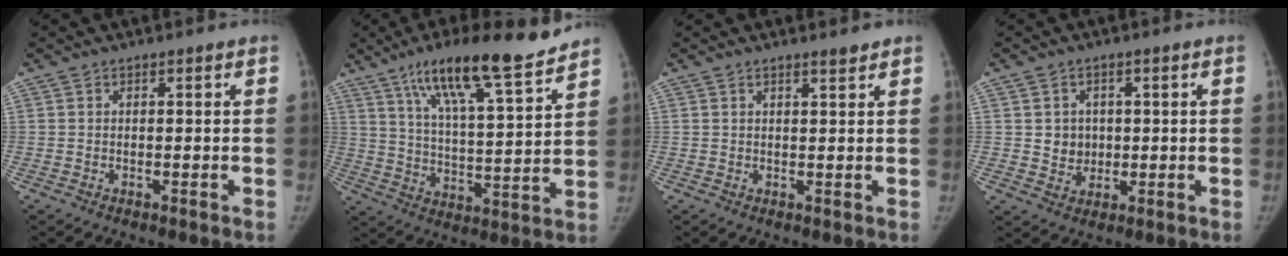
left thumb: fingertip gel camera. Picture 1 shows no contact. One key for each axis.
{"total": 19.0, "fx": 13.8, "fy": 3.2, "fz": 12.6, "tx": -0.180, "ty": -0.059, "tz": 0.230}
{"total": 1.5, "fx": 1.3, "fy": 0.2, "fz": 0.8, "tx": -0.006, "ty": -0.010, "tz": 0.021}
{"total": 4.4, "fx": 0.5, "fy": 4.0, "fz": 1.6, "tx": -0.004, "ty": -0.001, "tz": 0.013}